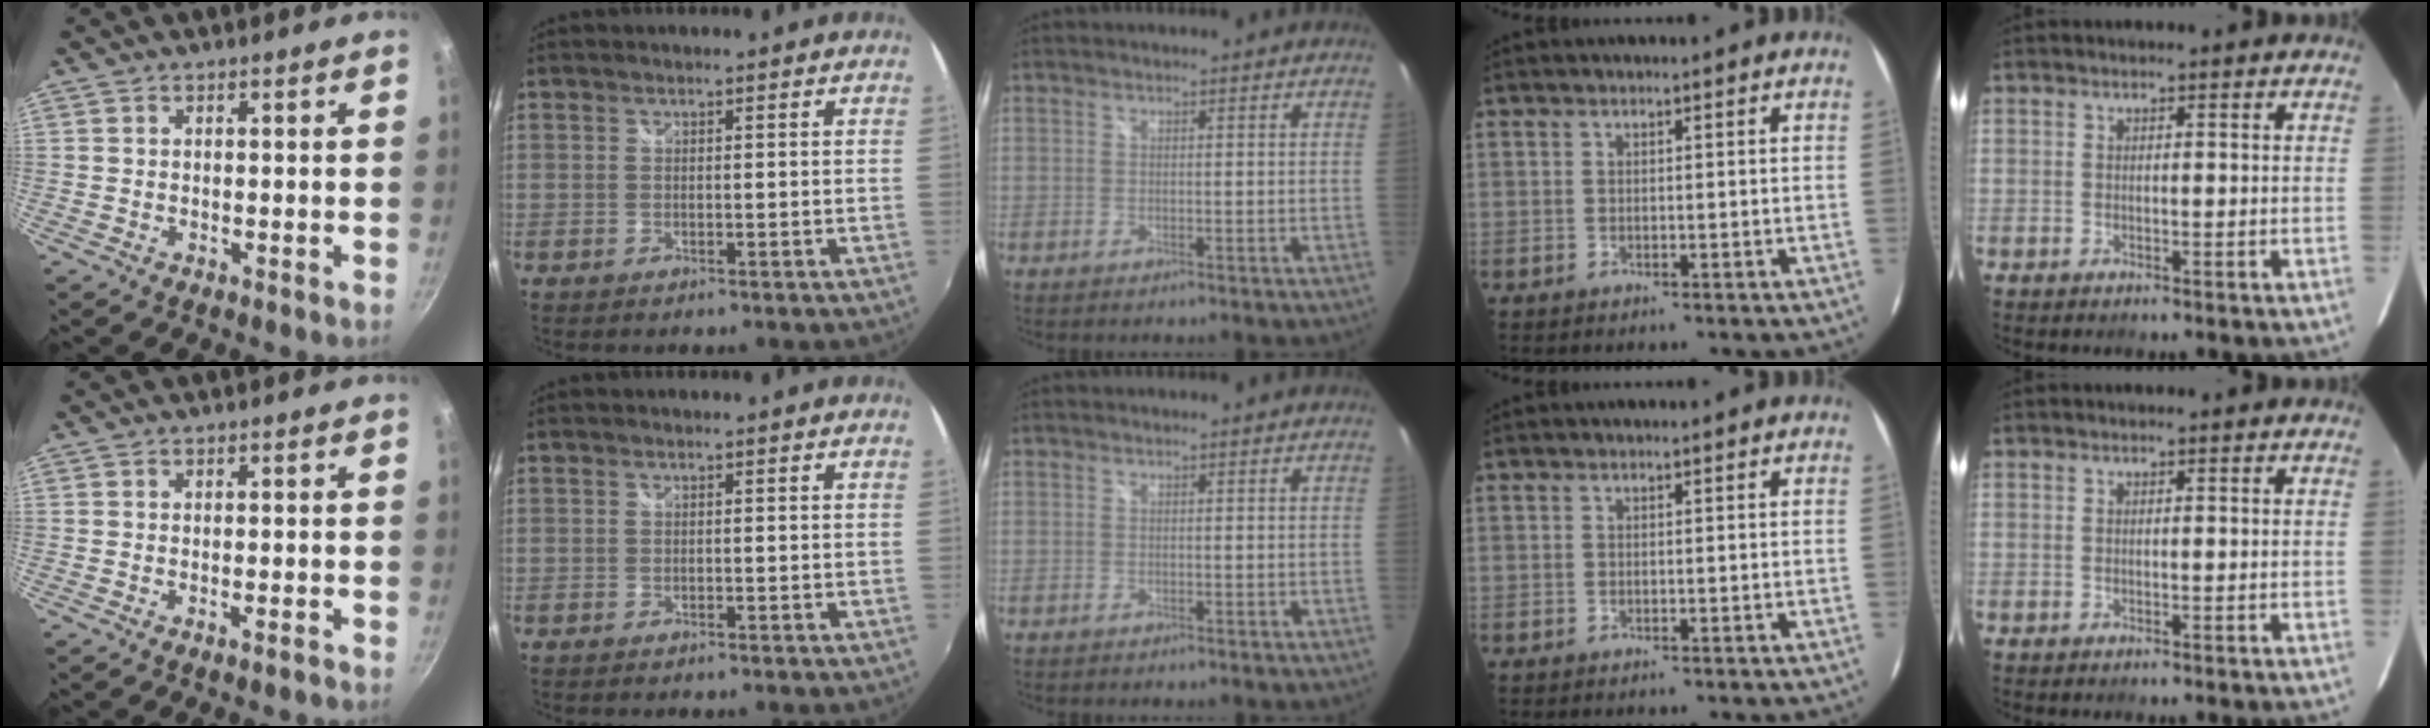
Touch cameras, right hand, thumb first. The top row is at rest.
{"thumb": {"total": 1.3, "force": [-1.0, -0.1, 0.8], "torque": [-0.020, 0.007, -0.015]}, "index": {"total": 0.6, "force": [-0.5, 0.2, 0.2], "torque": [-0.005, -0.003, -0.011]}}